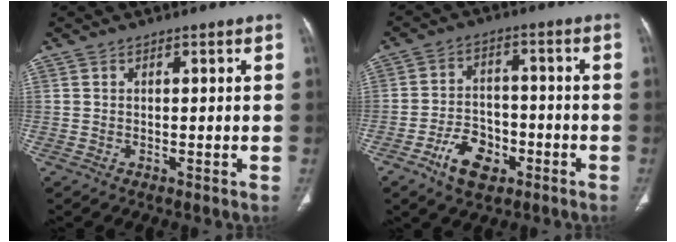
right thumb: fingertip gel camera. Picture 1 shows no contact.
{"total": 8.7, "force": [-4.6, 5.4, 5.0], "torque": [-0.069, 0.025, -0.078]}